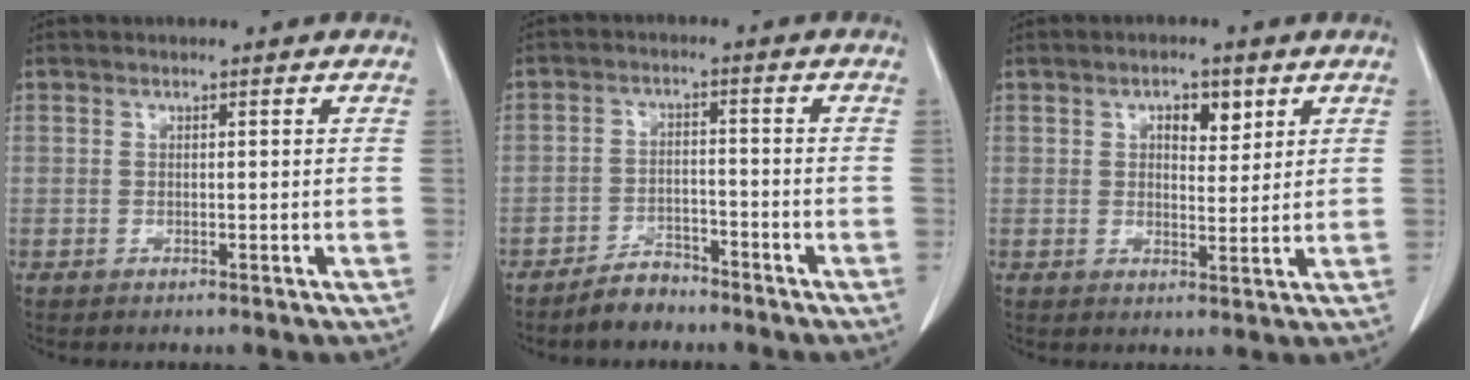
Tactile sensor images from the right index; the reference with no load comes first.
{"total": 4.2, "force": [-3.7, 1.8, 0.9], "torque": [-0.017, 0.004, -0.064]}
{"total": 4.1, "force": [1.9, 2.0, 3.0], "torque": [-0.044, 0.002, 0.030]}